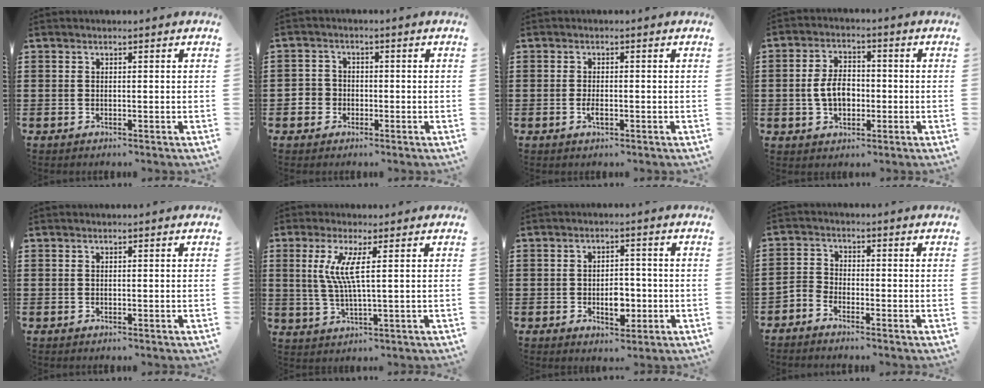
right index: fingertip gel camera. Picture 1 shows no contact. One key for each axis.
{"total": 2.6, "fx": -1.0, "fy": 2.4, "fz": 0.3, "tx": -0.018, "ty": 0.007, "tz": -0.024}
{"total": 1.7, "fx": -0.6, "fy": 0.6, "fz": 1.5, "tx": -0.036, "ty": -0.004, "tz": -0.014}
{"total": 5.7, "fx": -0.8, "fy": 3.6, "fz": 4.3, "tx": -0.089, "ty": 0.002, "tz": -0.022}
{"total": 0.0}
{"total": 6.1, "fx": 1.4, "fy": 0.4, "fz": 5.9, "tx": -0.132, "ty": -0.011, "tz": 0.017}
{"total": 4.4, "fx": -1.2, "fy": 2.6, "fz": 3.3, "tx": -0.053, "ty": 0.003, "tz": -0.022}
{"total": 2.4, "fx": -2.3, "fy": 0.5, "fz": 0.0, "tx": -0.006, "ty": 0.007, "tz": -0.049}